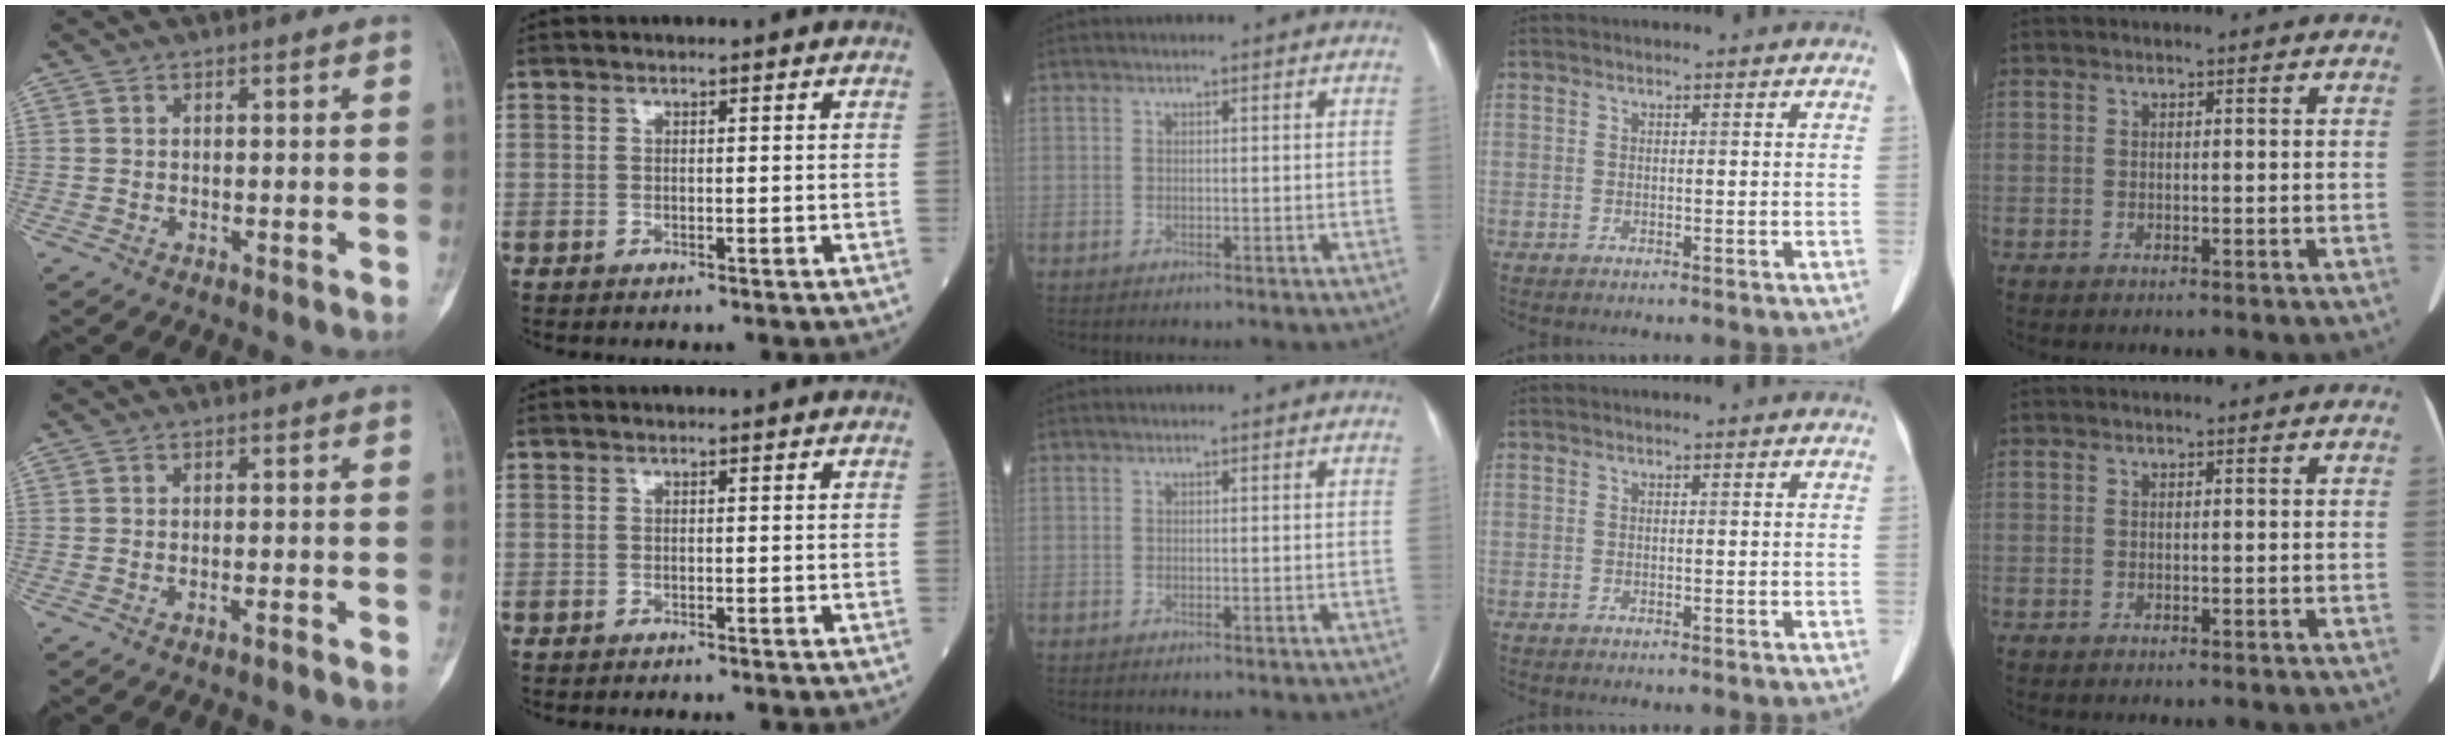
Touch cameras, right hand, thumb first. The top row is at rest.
{"thumb": {"total": 1.1, "force": [-0.9, 0.1, 0.7], "torque": [-0.016, 0.008, -0.015]}, "index": {"total": 0.8, "force": [-0.7, 0.1, 0.4], "torque": [-0.005, -0.001, -0.009]}}